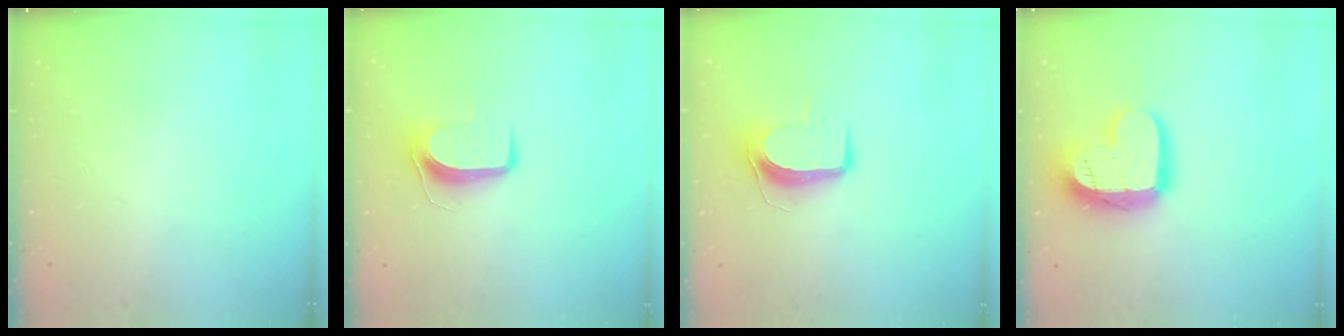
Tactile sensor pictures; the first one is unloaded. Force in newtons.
{"total": 8.8, "press": 8.8, "slide": 0.8}
{"total": 9.0, "press": 9.0, "slide": 0.8}
{"total": 17.3, "press": 17.3, "slide": 1.7}